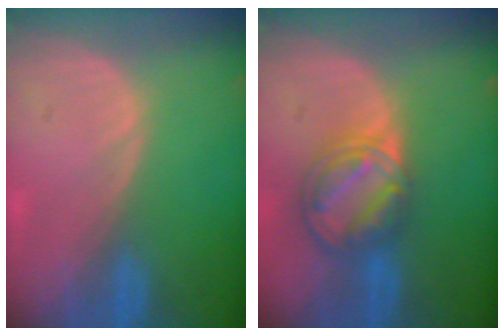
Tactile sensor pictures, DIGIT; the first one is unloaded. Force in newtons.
{"total": 8.3, "press": 7.1, "slide": 4.3}